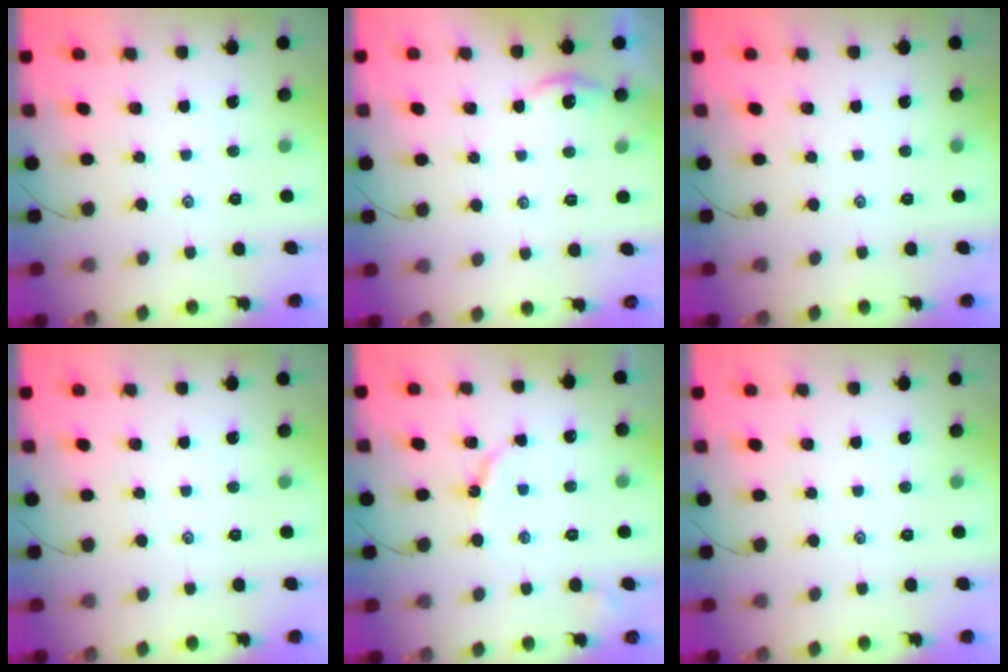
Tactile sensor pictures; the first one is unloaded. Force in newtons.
{"total": 4.6, "press": 4.5, "slide": 0.3}
{"total": 0.0}
{"total": 0.0}
{"total": 5.9, "press": 5.8, "slide": 0.7}
{"total": 0.0}